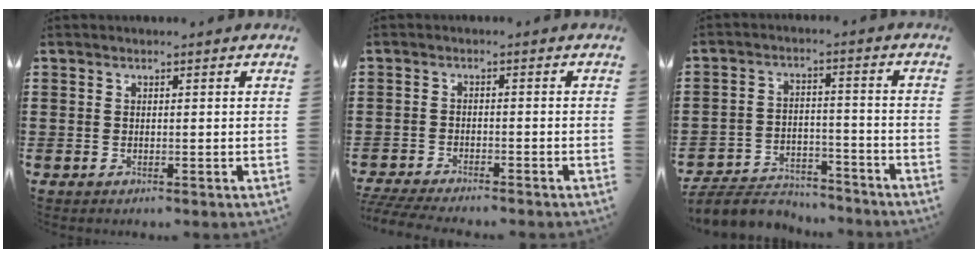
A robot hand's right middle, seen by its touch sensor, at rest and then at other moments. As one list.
[{"total": 3.3, "force": [-3.2, 0.1, 0.8], "torque": [-0.028, -0.008, -0.070]}, {"total": 6.4, "force": [-6.2, 1.3, 1.1], "torque": [-0.027, 0.010, -0.123]}]